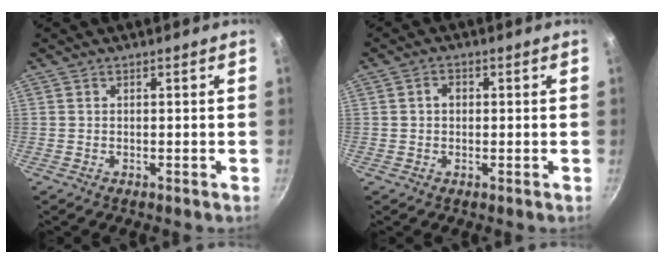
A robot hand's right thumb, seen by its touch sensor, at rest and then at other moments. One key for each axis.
{"total": 2.3, "fx": 0.2, "fy": 1.8, "fz": 1.4, "tx": -0.013, "ty": 0.005, "tz": 0.001}